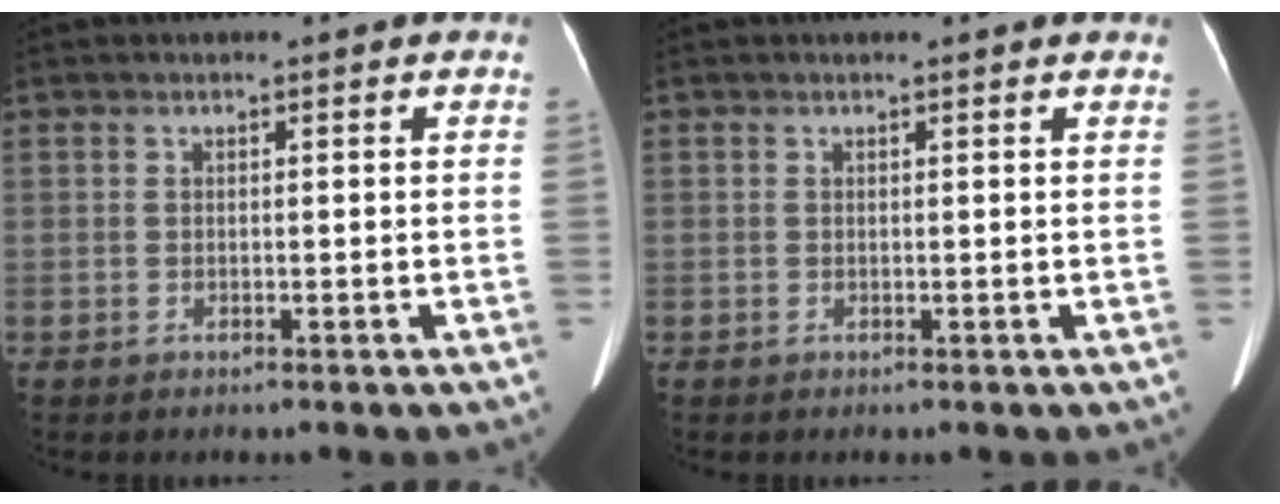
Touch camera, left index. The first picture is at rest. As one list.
[{"total": 0.8, "force": [0.7, 0.3, 0.1], "torque": [-0.009, 0.009, 0.000]}]